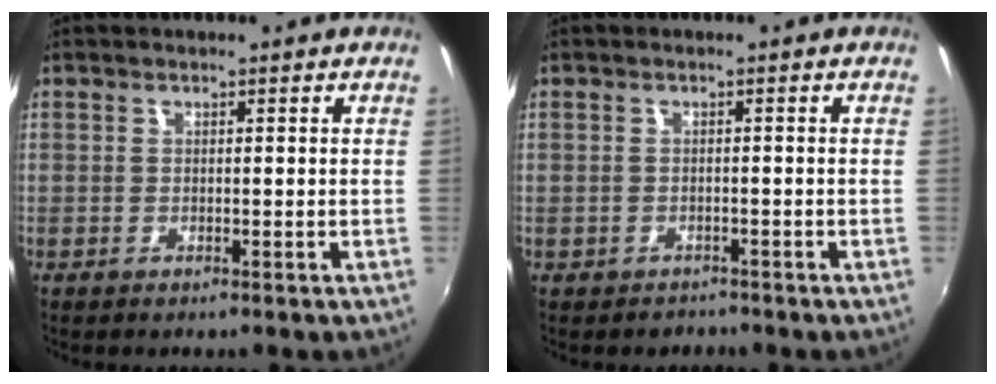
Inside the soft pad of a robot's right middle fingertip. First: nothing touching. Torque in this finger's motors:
{"motor_torque": [0.13, -0.20, -0.02, -0.03]}